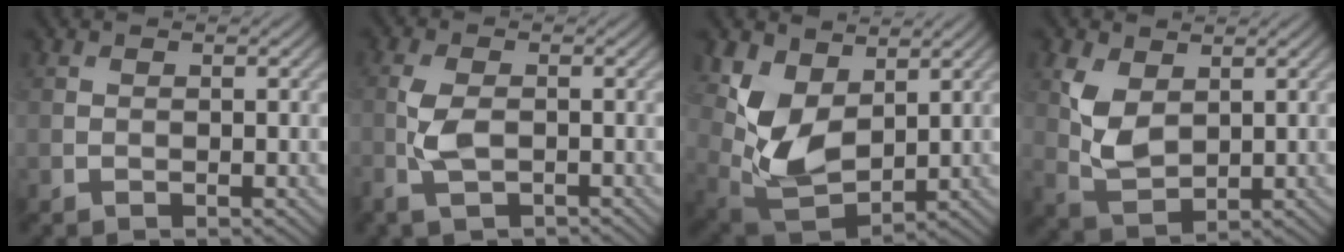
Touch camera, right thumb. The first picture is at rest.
{"total": 4.0, "force": [-1.3, 2.1, 3.1], "torque": [-0.084, -0.004, -0.028]}
{"total": 9.4, "force": [3.6, 5.5, 6.7], "torque": [-0.169, -0.004, 0.072]}
{"total": 5.5, "force": [1.8, 3.4, 4.0], "torque": [-0.095, -0.004, 0.037]}